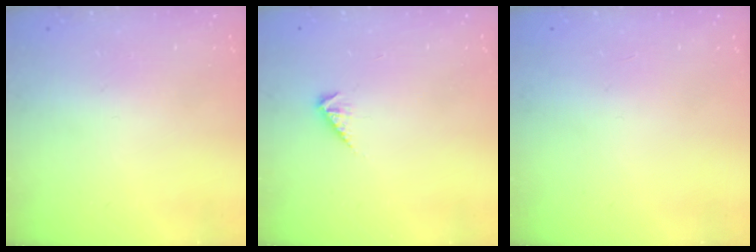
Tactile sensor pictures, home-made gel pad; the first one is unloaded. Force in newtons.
{"total": 3.5, "press": 3.4, "slide": 0.6}
{"total": 0.0}